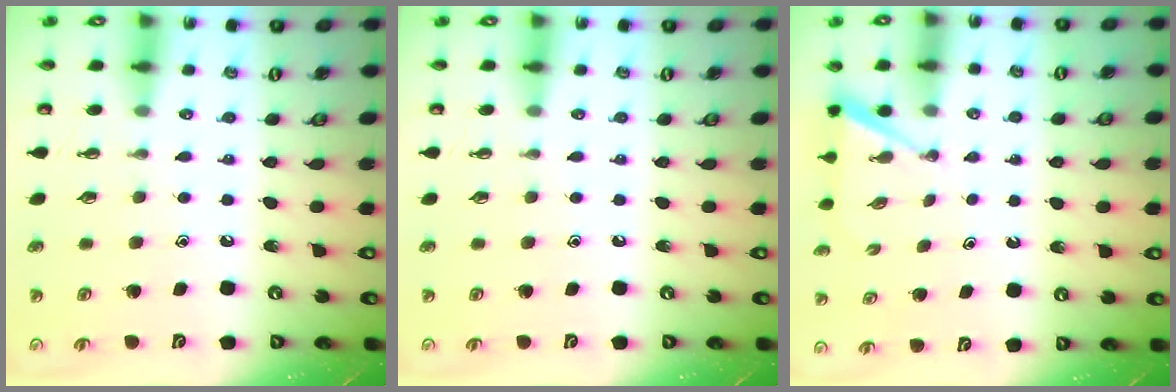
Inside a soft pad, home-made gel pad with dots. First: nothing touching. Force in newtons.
{"total": 0.0}
{"total": 2.3, "press": 2.3, "slide": 0.3}